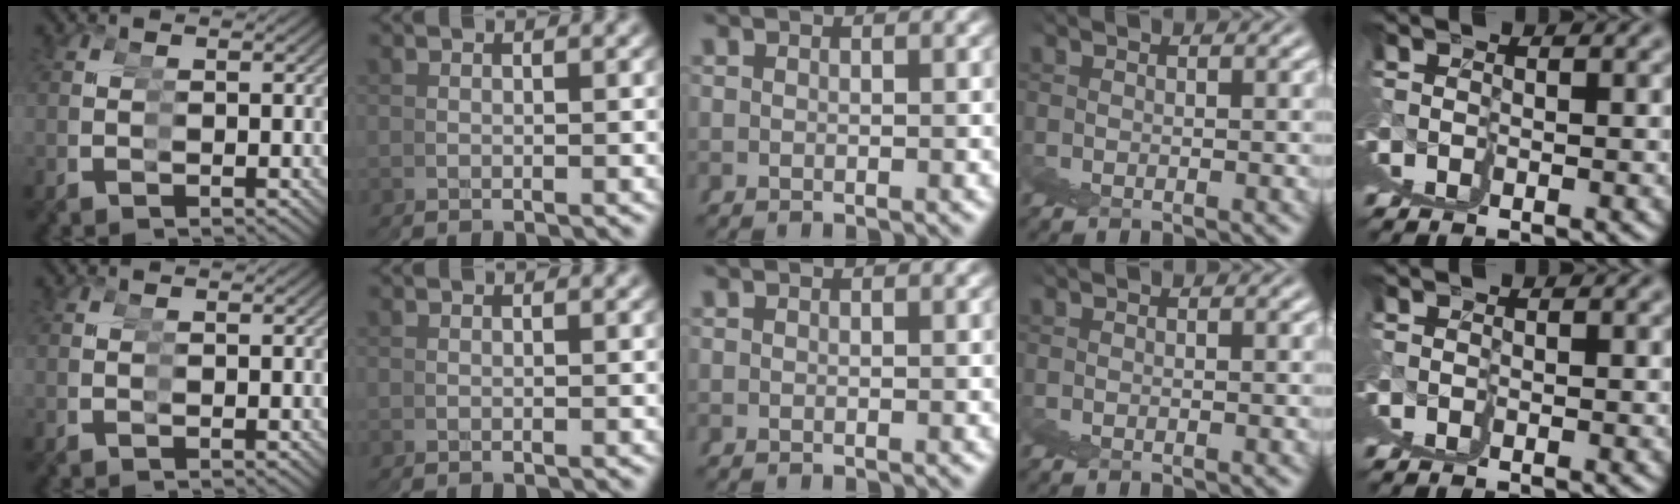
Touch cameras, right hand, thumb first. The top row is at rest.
{}